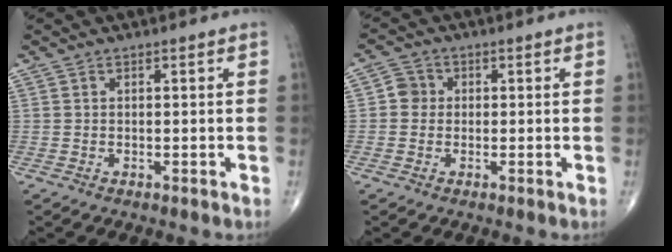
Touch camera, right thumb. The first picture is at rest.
{"total": 3.3, "force": [0.1, 3.1, 1.0], "torque": [0.003, 0.007, -0.005]}